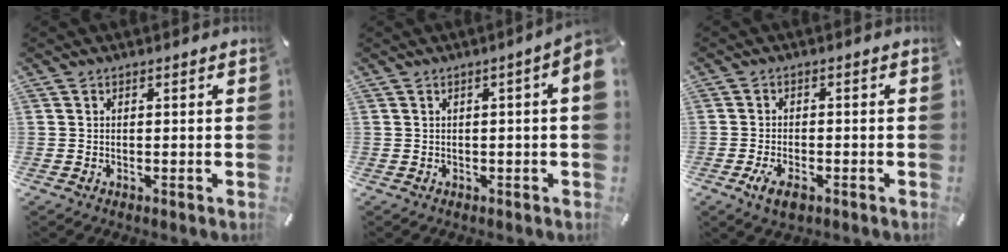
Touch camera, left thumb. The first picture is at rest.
{"total": 3.6, "force": [0.3, 0.3, 3.5], "torque": [-0.061, -0.001, 0.005]}
{"total": 4.3, "force": [-2.3, 2.2, 2.8], "torque": [-0.058, 0.009, -0.042]}